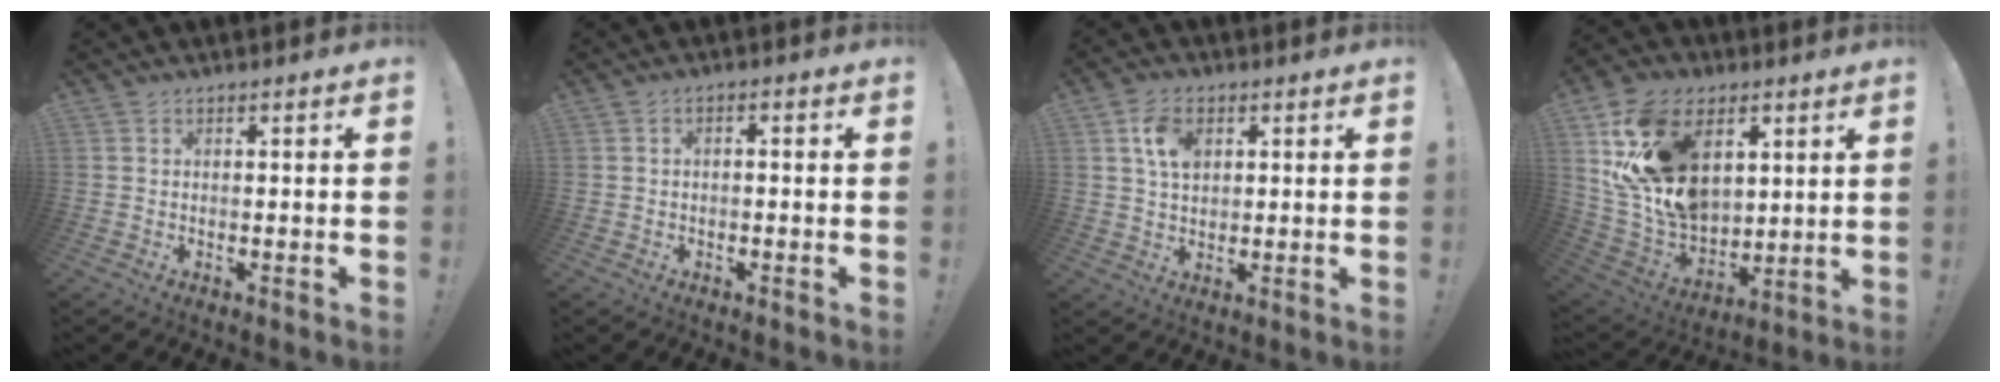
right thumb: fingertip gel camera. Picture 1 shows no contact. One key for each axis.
{"total": 1.5, "fx": -1.2, "fy": 0.4, "fz": 0.9, "tx": -0.012, "ty": 0.006, "tz": -0.021}
{"total": 8.0, "fx": 2.8, "fy": 5.5, "fz": 4.9, "tx": -0.072, "ty": 0.001, "tz": 0.053}
{"total": 23.0, "fx": 8.5, "fy": 15.7, "fz": 14.6, "tx": -0.280, "ty": -0.037, "tz": 0.160}